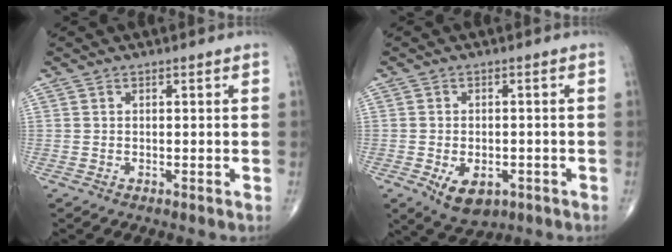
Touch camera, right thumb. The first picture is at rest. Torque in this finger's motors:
{"motor_torque": [-0.20, 0.31, 0.30, 0.12, 0.13]}